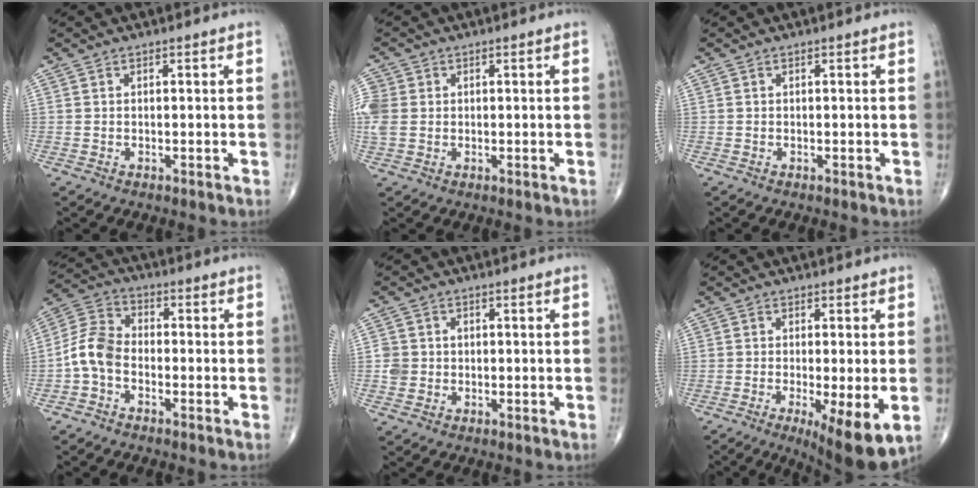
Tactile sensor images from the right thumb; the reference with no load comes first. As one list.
[{"total": 6.3, "force": [0.6, 5.2, 3.5], "torque": [-0.099, 0.011, 0.013]}, {"total": 0.0}, {"total": 7.3, "force": [-2.2, 4.9, 4.9], "torque": [-0.091, 0.027, -0.060]}, {"total": 3.1, "force": [-0.2, 3.0, 0.8], "torque": [0.005, 0.008, -0.005]}, {"total": 11.0, "force": [-3.5, 2.7, 10.0], "torque": [-0.155, -0.023, -0.049]}]